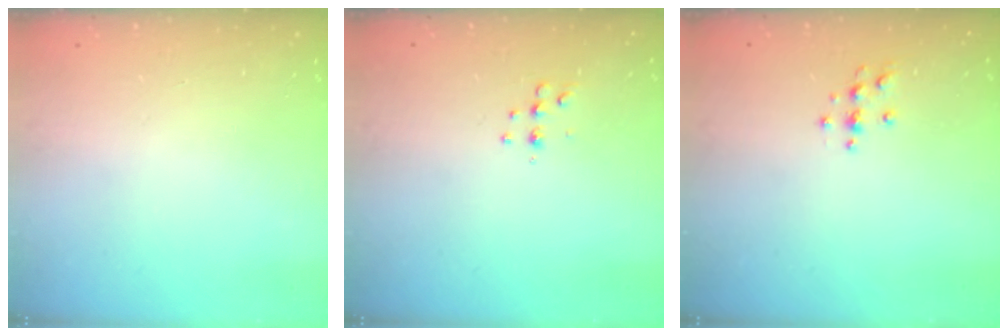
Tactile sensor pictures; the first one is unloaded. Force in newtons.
{"total": 5.2, "press": 5.0, "slide": 1.1}
{"total": 3.5, "press": 3.4, "slide": 0.5}